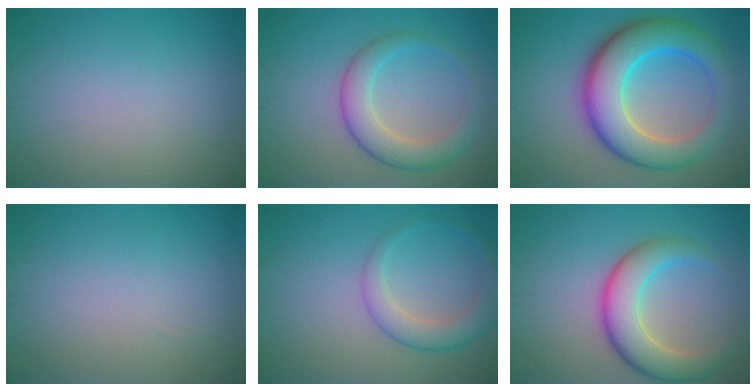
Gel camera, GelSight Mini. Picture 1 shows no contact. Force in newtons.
{"total": 4.7, "press": 4.7, "slide": 0.1}
{"total": 10.3, "press": 10.3, "slide": 0.1}
{"total": 0.0}
{"total": 2.9, "press": 2.8, "slide": 0.1}
{"total": 6.6, "press": 6.6, "slide": 0.2}